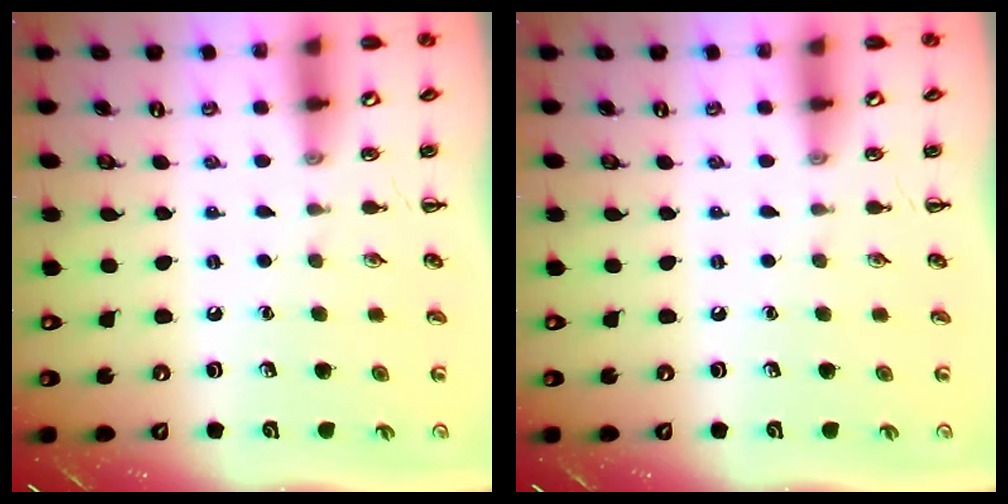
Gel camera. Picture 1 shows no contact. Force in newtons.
{"total": 0.0}